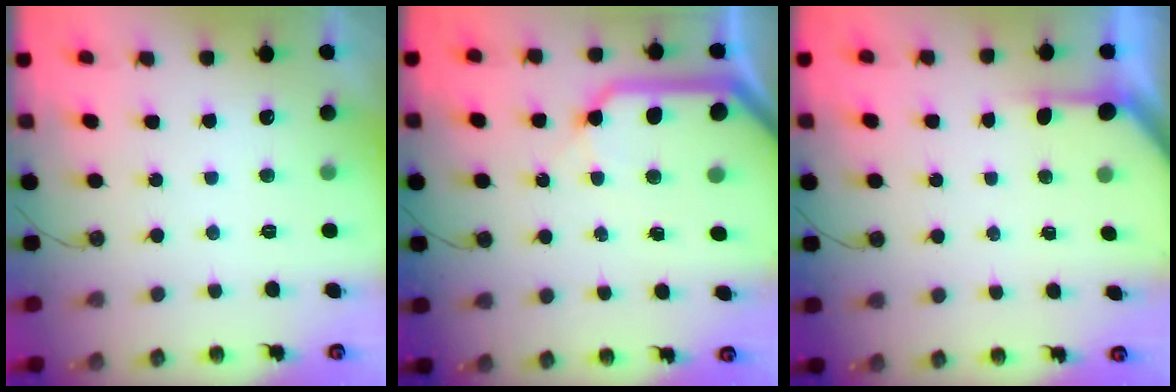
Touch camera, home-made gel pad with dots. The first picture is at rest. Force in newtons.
{"total": 14.3, "press": 14.2, "slide": 1.5}
{"total": 2.1, "press": 2.1, "slide": 0.3}